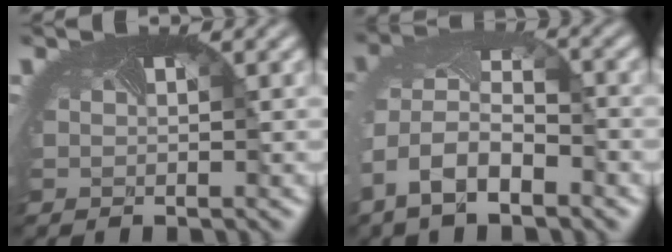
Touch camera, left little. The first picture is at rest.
{"total": 8.4, "force": [-3.9, 5.0, 5.5], "torque": [-0.125, -0.029, -0.053]}